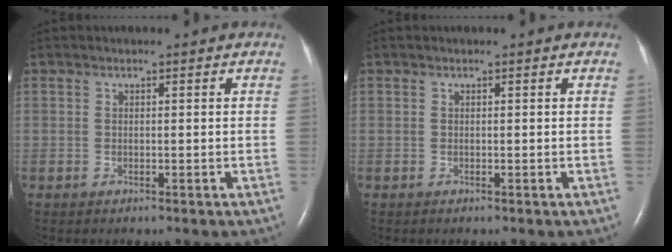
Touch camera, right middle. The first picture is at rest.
{"total": 0.0}